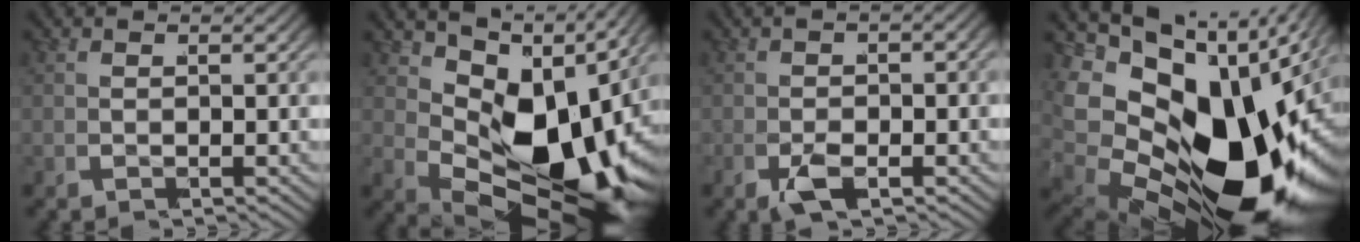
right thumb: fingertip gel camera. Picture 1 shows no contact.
{"total": 16.9, "force": [0.2, 9.8, 13.8], "torque": [-0.219, -0.037, 0.020]}
{"total": 3.9, "force": [-1.2, 2.1, 3.0], "torque": [-0.056, -0.010, -0.024]}
{"total": 23.7, "force": [-1.6, 15.5, 17.9], "torque": [-0.310, -0.053, -0.006]}